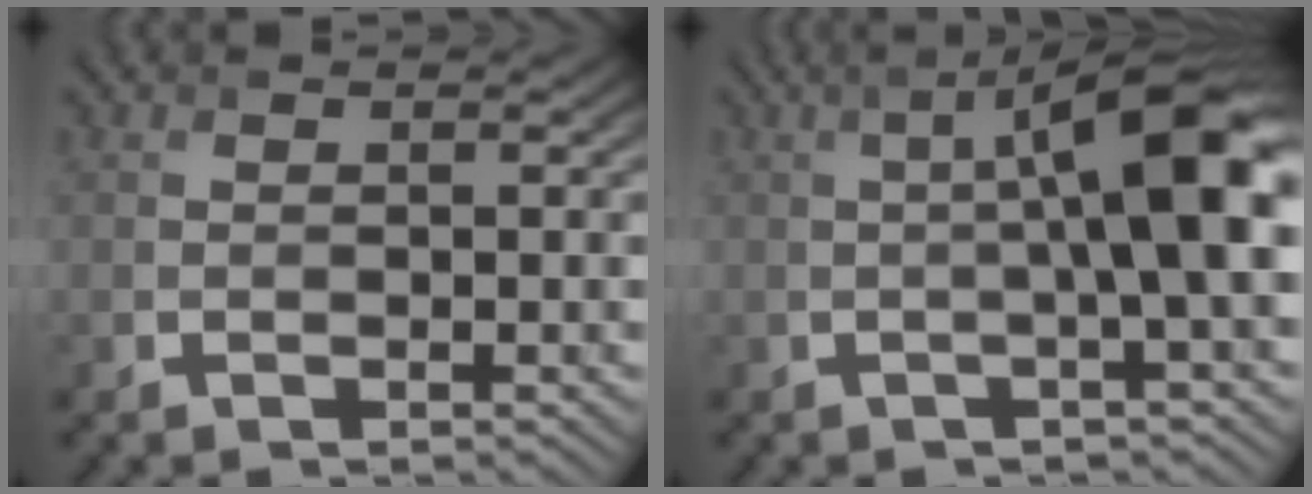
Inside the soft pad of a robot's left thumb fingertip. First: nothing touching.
{"total": 9.2, "force": [0.2, 1.7, 9.1], "torque": [-0.130, 0.023, -0.005]}